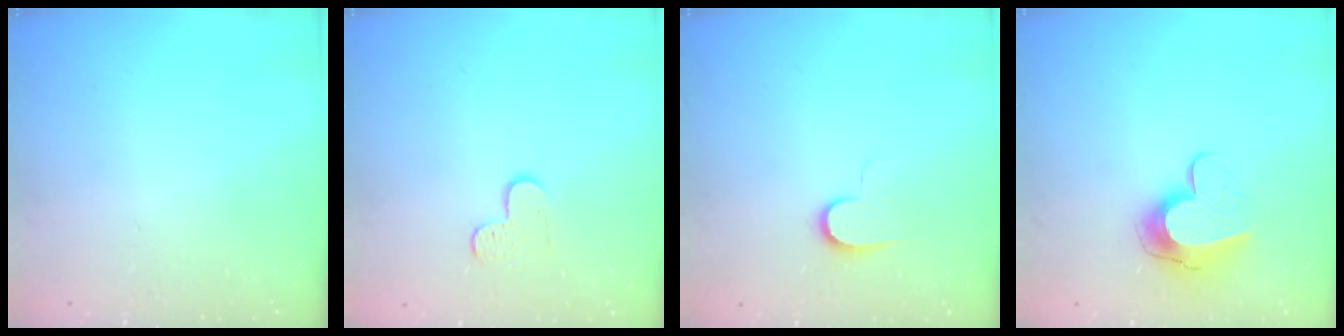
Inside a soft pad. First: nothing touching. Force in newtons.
{"total": 3.7, "press": 3.7, "slide": 0.4}
{"total": 7.1, "press": 7.1, "slide": 0.7}
{"total": 10.9, "press": 10.9, "slide": 1.1}